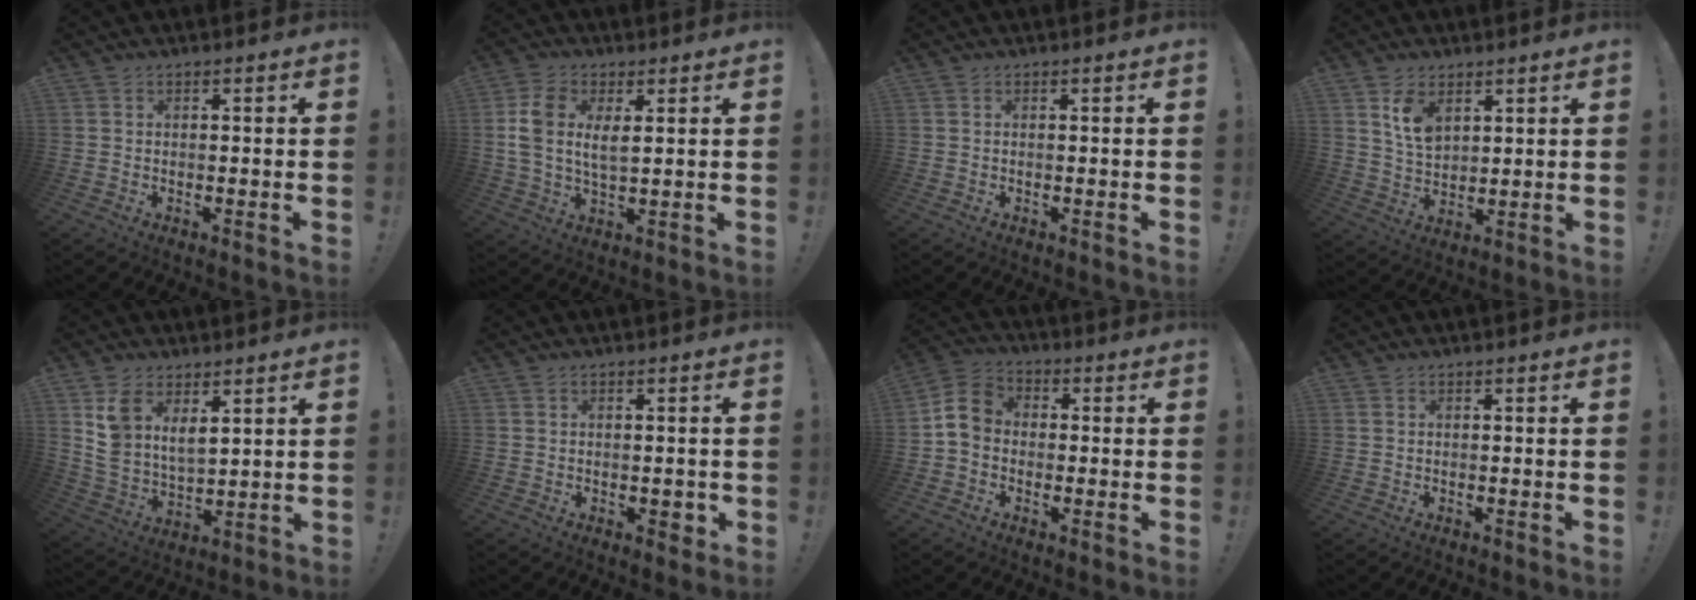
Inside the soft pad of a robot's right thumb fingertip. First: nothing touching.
{"total": 8.8, "force": [2.7, 5.0, 6.7], "torque": [-0.124, -0.006, 0.052]}
{"total": 0.0}
{"total": 8.1, "force": [4.4, 5.1, 4.5], "torque": [-0.075, -0.018, 0.083]}
{"total": 9.9, "force": [6.0, 5.8, 5.5], "torque": [-0.112, -0.038, 0.115]}
{"total": 2.1, "force": [-0.3, 1.4, 1.6], "torque": [-0.015, 0.001, -0.007]}
{"total": 8.3, "force": [0.0, 6.8, 4.9], "torque": [-0.088, 0.023, 0.009]}
{"total": 0.0}